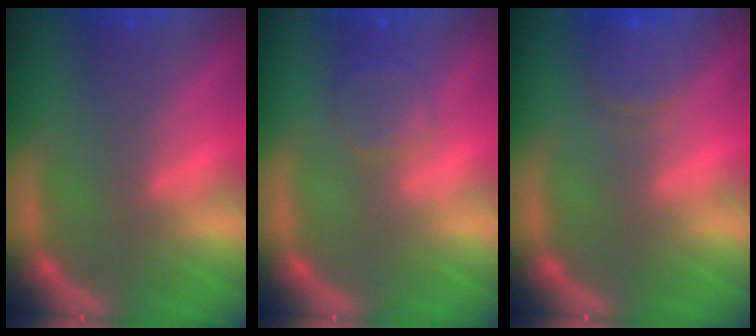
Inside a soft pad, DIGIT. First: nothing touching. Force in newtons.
{"total": 2.4}
{"total": 3.0}